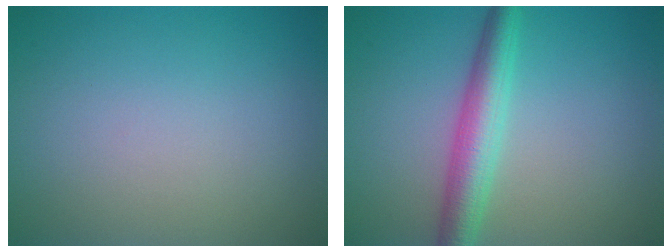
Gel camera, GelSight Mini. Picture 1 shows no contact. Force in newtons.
{"total": 4.3, "press": 4.3, "slide": 0.1}